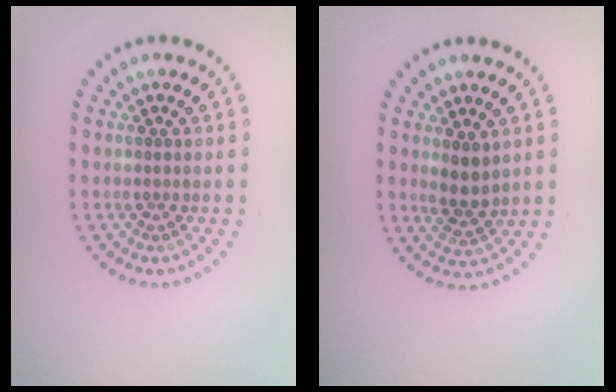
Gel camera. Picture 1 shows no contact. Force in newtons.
{"total": 2.3, "press": 2.1, "slide": 0.8}